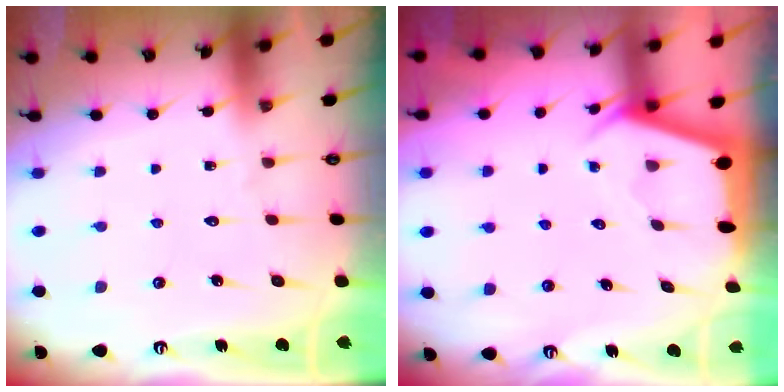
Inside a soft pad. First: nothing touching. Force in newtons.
{"total": 2.4, "press": 2.4, "slide": 0.3}